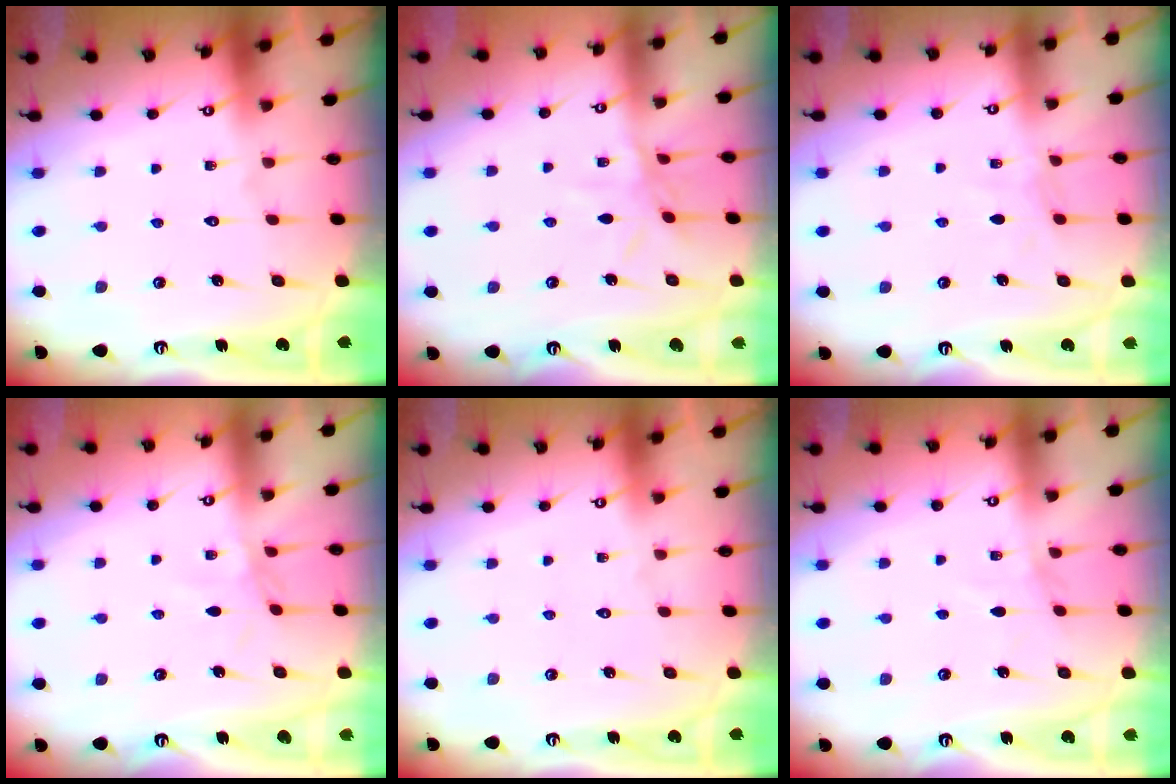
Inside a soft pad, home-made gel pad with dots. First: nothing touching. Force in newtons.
{"total": 6.2, "press": 6.2, "slide": 0.5}
{"total": 3.6, "press": 3.6, "slide": 0.4}
{"total": 2.1, "press": 2.1, "slide": 0.5}
{"total": 0.0}
{"total": 3.1, "press": 3.1, "slide": 0.4}